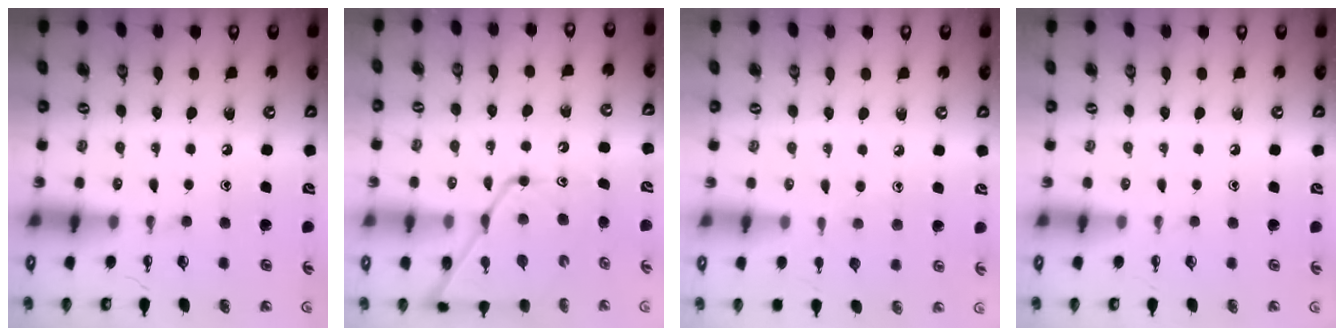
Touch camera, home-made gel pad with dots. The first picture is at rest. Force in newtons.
{"total": 14.8, "press": 14.8, "slide": 1.1}
{"total": 6.0, "press": 5.9, "slide": 0.7}
{"total": 0.0}